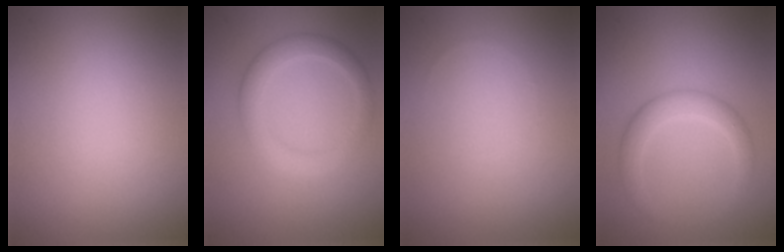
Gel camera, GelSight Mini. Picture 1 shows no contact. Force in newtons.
{"total": 3.1, "press": 3.1, "slide": 0.1}
{"total": 0.0}
{"total": 2.8, "press": 2.8, "slide": 0.1}